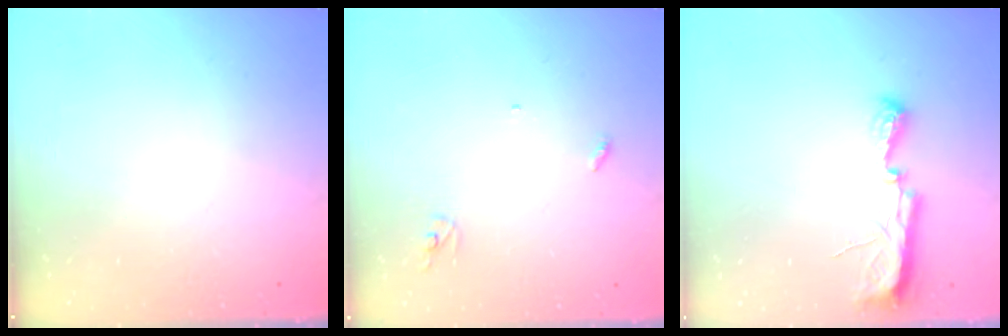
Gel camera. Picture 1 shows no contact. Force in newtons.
{"total": 3.0, "press": 2.9, "slide": 0.2}
{"total": 7.7, "press": 7.7, "slide": 0.8}